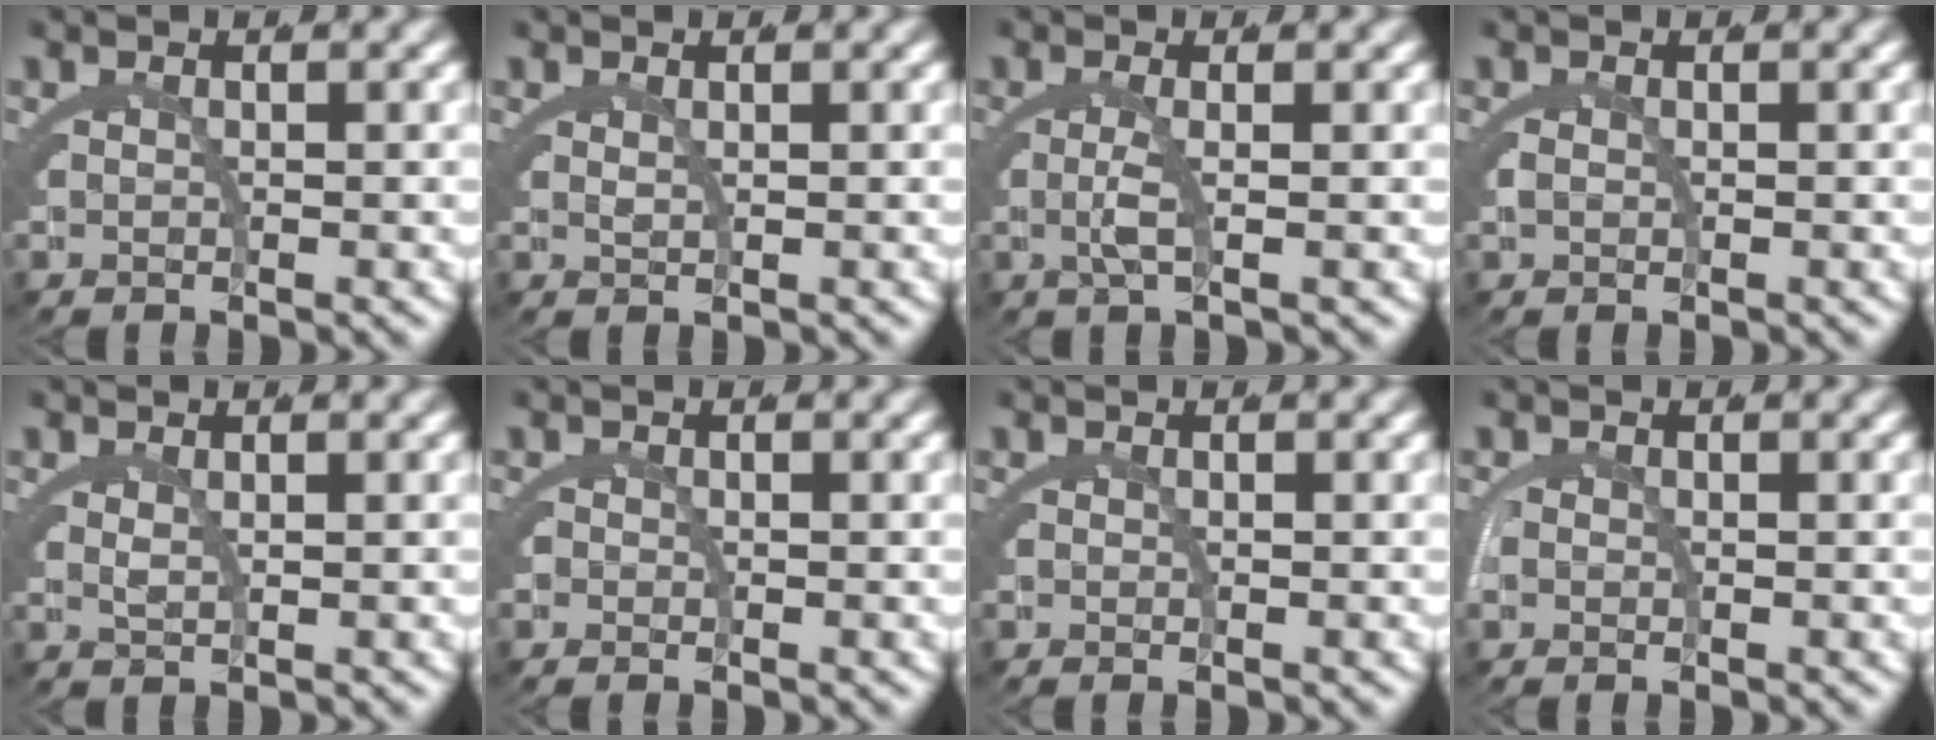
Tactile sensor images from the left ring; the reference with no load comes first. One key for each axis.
{"total": 0.9, "fx": 0.5, "fy": -0.6, "fz": 0.5, "tx": -0.011, "ty": -0.009, "tz": 0.018}
{"total": 2.3, "fx": 0.1, "fy": -0.5, "fz": 2.2, "tx": -0.048, "ty": -0.006, "tz": 0.005}
{"total": 0.5, "fx": -0.2, "fy": -0.2, "fz": 0.4, "tx": -0.015, "ty": -0.005, "tz": 0.002}
{"total": 1.1, "fx": 0.6, "fy": -0.6, "fz": 0.8, "tx": -0.017, "ty": -0.010, "tz": 0.022}
{"total": 0.6, "fx": -0.4, "fy": 0.3, "fz": 0.3, "tx": -0.004, "ty": -0.003, "tz": -0.008}
{"total": 0.0}
{"total": 0.7, "fx": -0.3, "fy": 0.0, "fz": 0.6, "tx": -0.020, "ty": -0.005, "tz": -0.002}